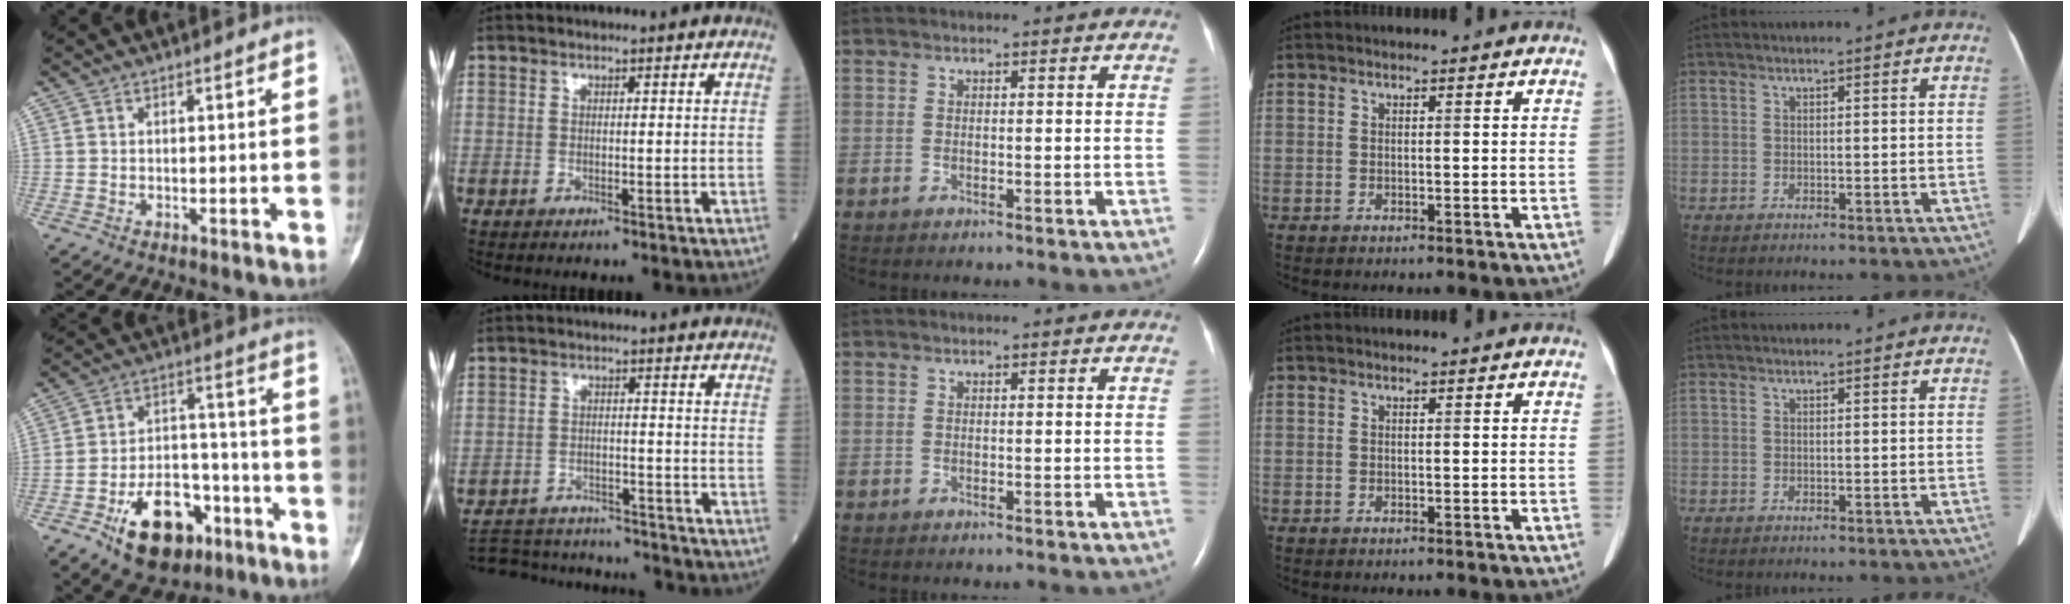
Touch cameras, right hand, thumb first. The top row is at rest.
{"thumb": {"total": 16.3, "force": [-8.6, 9.9, 9.8], "torque": [-0.118, 0.065, -0.127]}, "index": {"total": 13.3, "force": [-12.6, 3.0, 2.9], "torque": [-0.054, 0.010, -0.183]}}